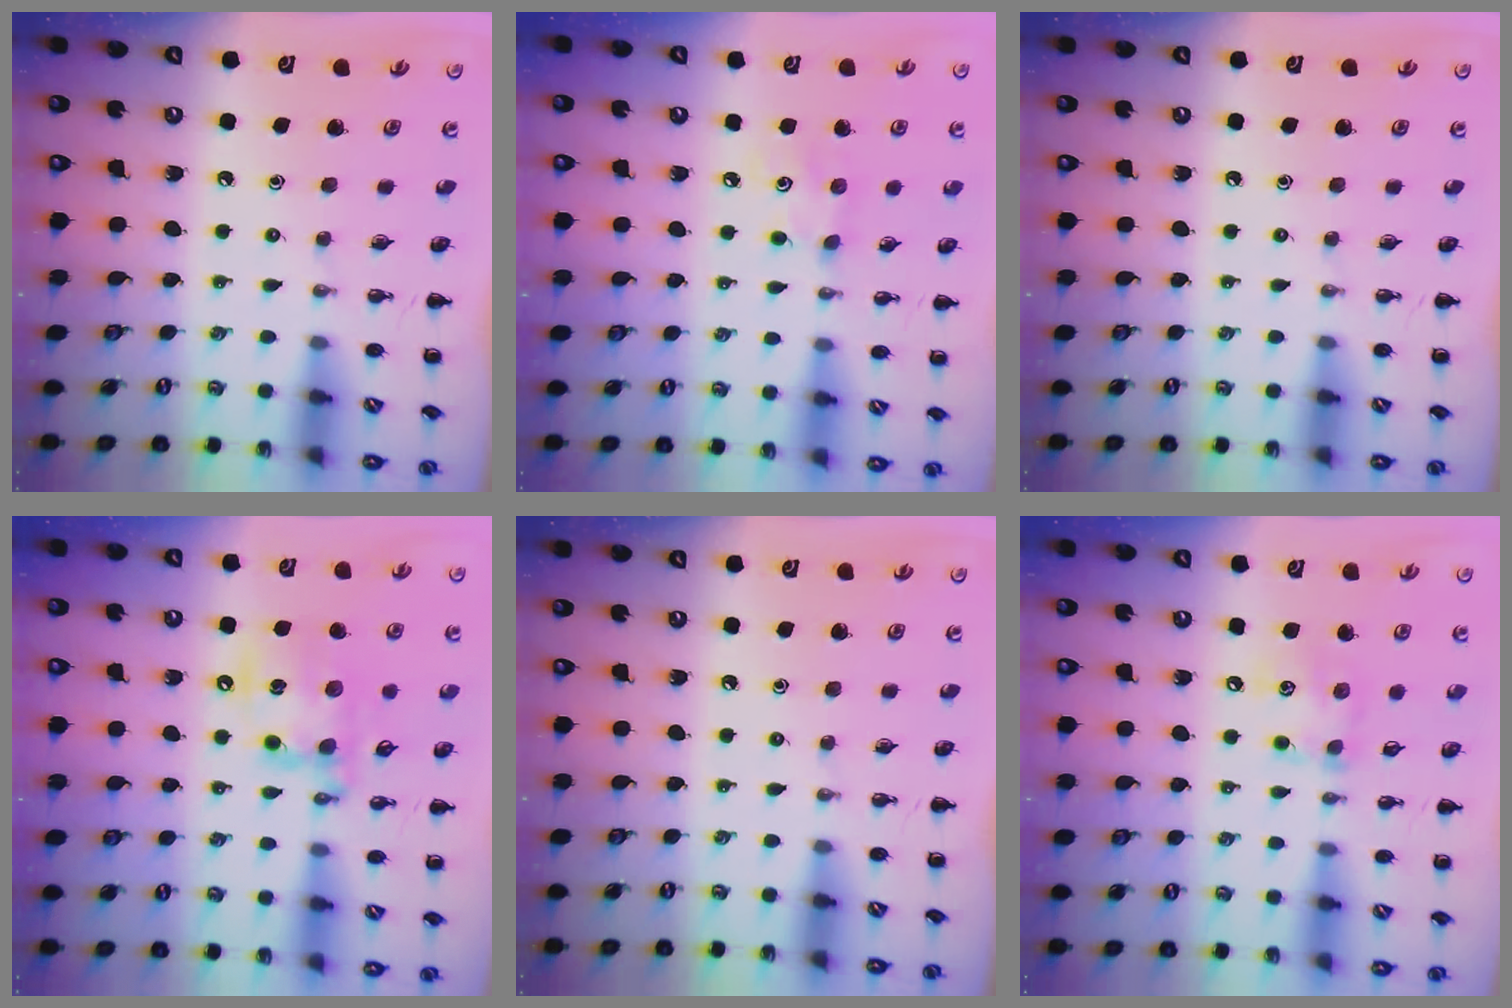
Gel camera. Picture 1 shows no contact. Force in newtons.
{"total": 4.5, "press": 4.3, "slide": 1.2}
{"total": 0.0}
{"total": 14.6, "press": 14.3, "slide": 3.0}
{"total": 0.0}
{"total": 8.0, "press": 8.0, "slide": 1.1}